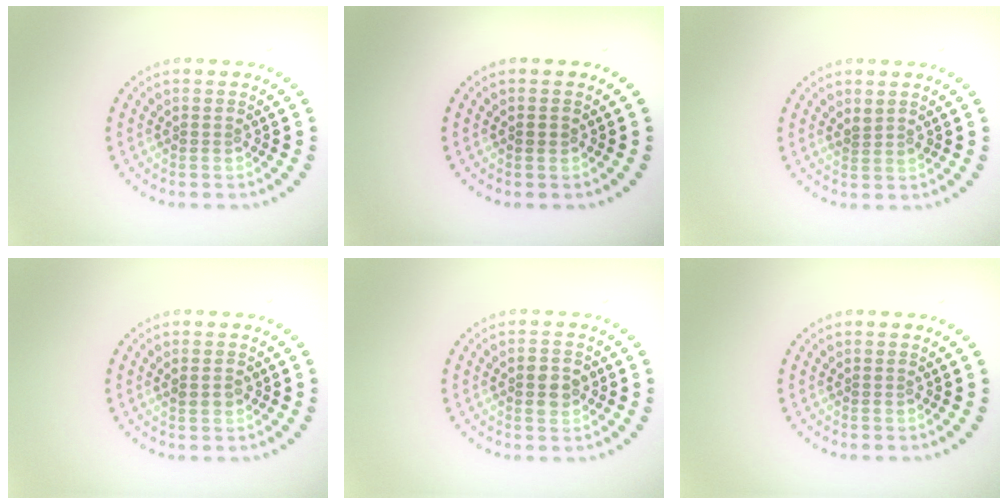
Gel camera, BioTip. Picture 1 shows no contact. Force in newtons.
{"total": 1.0, "press": 1.0, "slide": 0.0}
{"total": 1.1, "press": 0.9, "slide": 0.7}
{"total": 1.4, "press": 1.4, "slide": 0.3}
{"total": 2.5, "press": 2.5, "slide": 0.2}
{"total": 0.0}